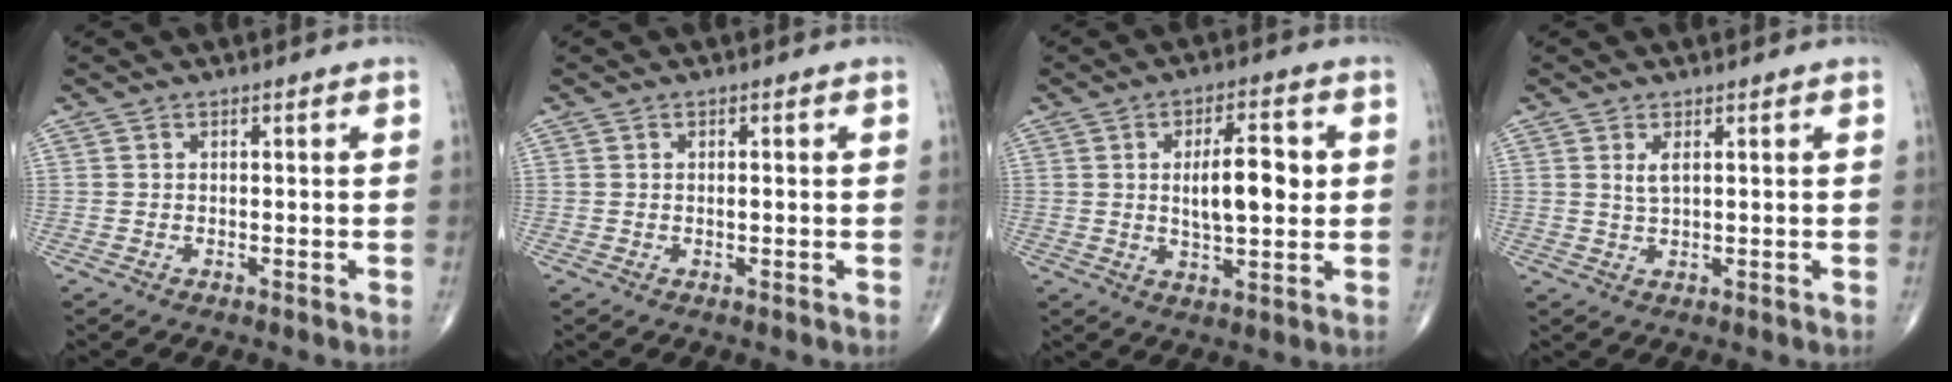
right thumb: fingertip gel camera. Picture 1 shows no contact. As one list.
[{"total": 0.9, "force": [0.1, 0.3, 0.8], "torque": [-0.014, 0.001, 0.001]}, {"total": 10.2, "force": [1.3, 4.0, 9.3], "torque": [-0.138, -0.001, 0.023]}, {"total": 1.9, "force": [0.8, 0.5, 1.7], "torque": [-0.038, -0.005, 0.019]}]